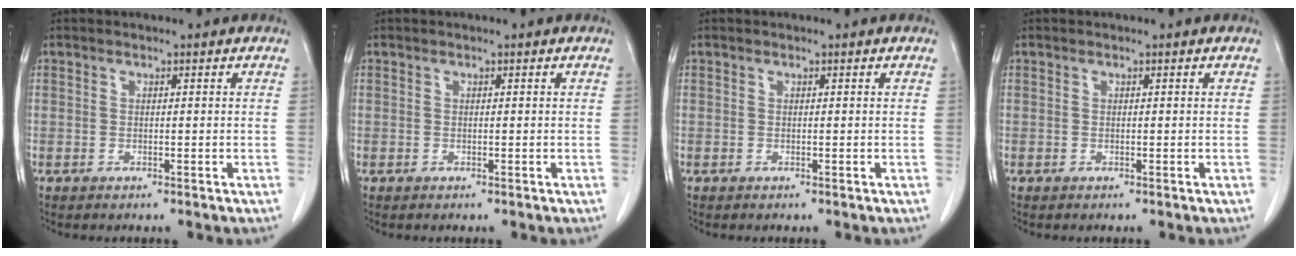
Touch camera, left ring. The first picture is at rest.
{"total": 0.0}
{"total": 0.0}
{"total": 0.0}